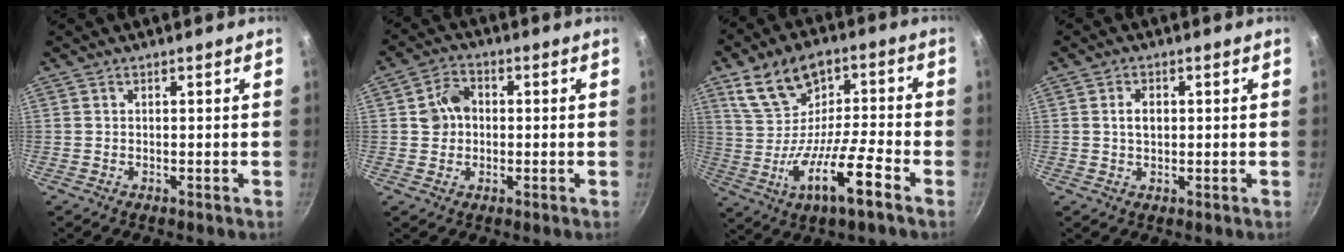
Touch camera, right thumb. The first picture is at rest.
{"total": 5.7, "force": [0.3, 4.7, 3.2], "torque": [-0.033, 0.011, -0.005]}
{"total": 13.9, "force": [-2.4, 6.6, 12.0], "torque": [-0.182, 0.019, -0.046]}
{"total": 2.9, "force": [0.4, 1.9, 2.2], "torque": [-0.027, 0.003, 0.007]}